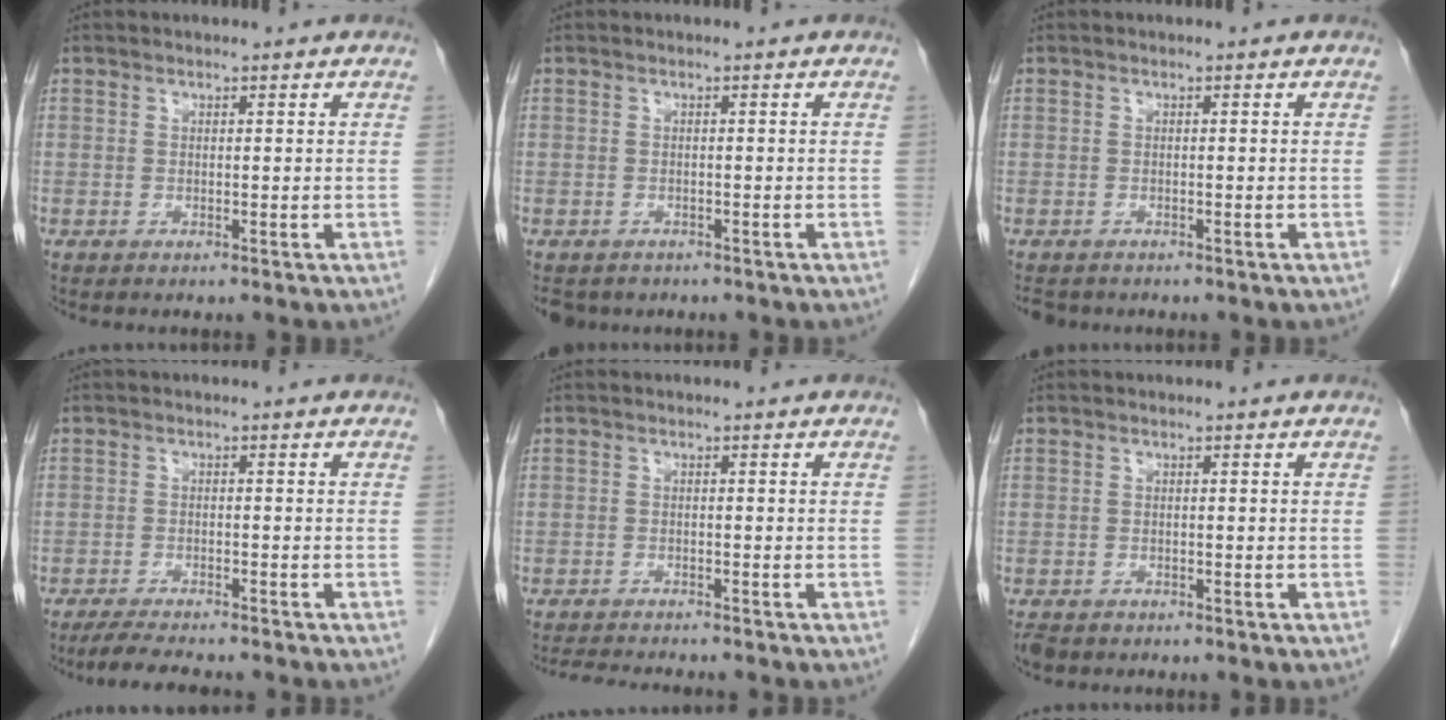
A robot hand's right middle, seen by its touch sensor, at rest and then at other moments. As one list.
[{"total": 4.6, "force": [-3.4, 3.0, 1.0], "torque": [-0.012, -0.001, -0.048]}, {"total": 3.2, "force": [-2.6, 1.7, 0.8], "torque": [-0.015, -0.003, -0.037]}, {"total": 6.3, "force": [-5.5, 0.7, 2.9], "torque": [-0.049, -0.015, -0.087]}, {"total": 6.1, "force": [-5.7, 0.5, 2.1], "torque": [-0.034, -0.015, -0.087]}, {"total": 3.3, "force": [-2.5, 1.9, 1.0], "torque": [-0.020, -0.004, -0.039]}]